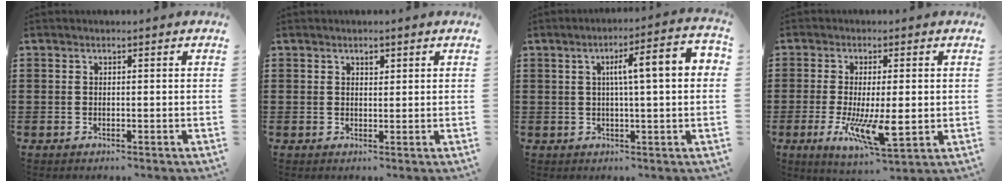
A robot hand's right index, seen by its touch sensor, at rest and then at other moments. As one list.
[{"total": 1.1, "force": [0.7, 0.7, 0.6], "torque": [-0.006, 0.000, 0.011]}, {"total": 7.4, "force": [1.0, 0.9, 7.3], "torque": [-0.122, -0.003, 0.005]}, {"total": 9.4, "force": [-1.9, 2.9, 8.7], "torque": [-0.170, -0.017, -0.026]}]